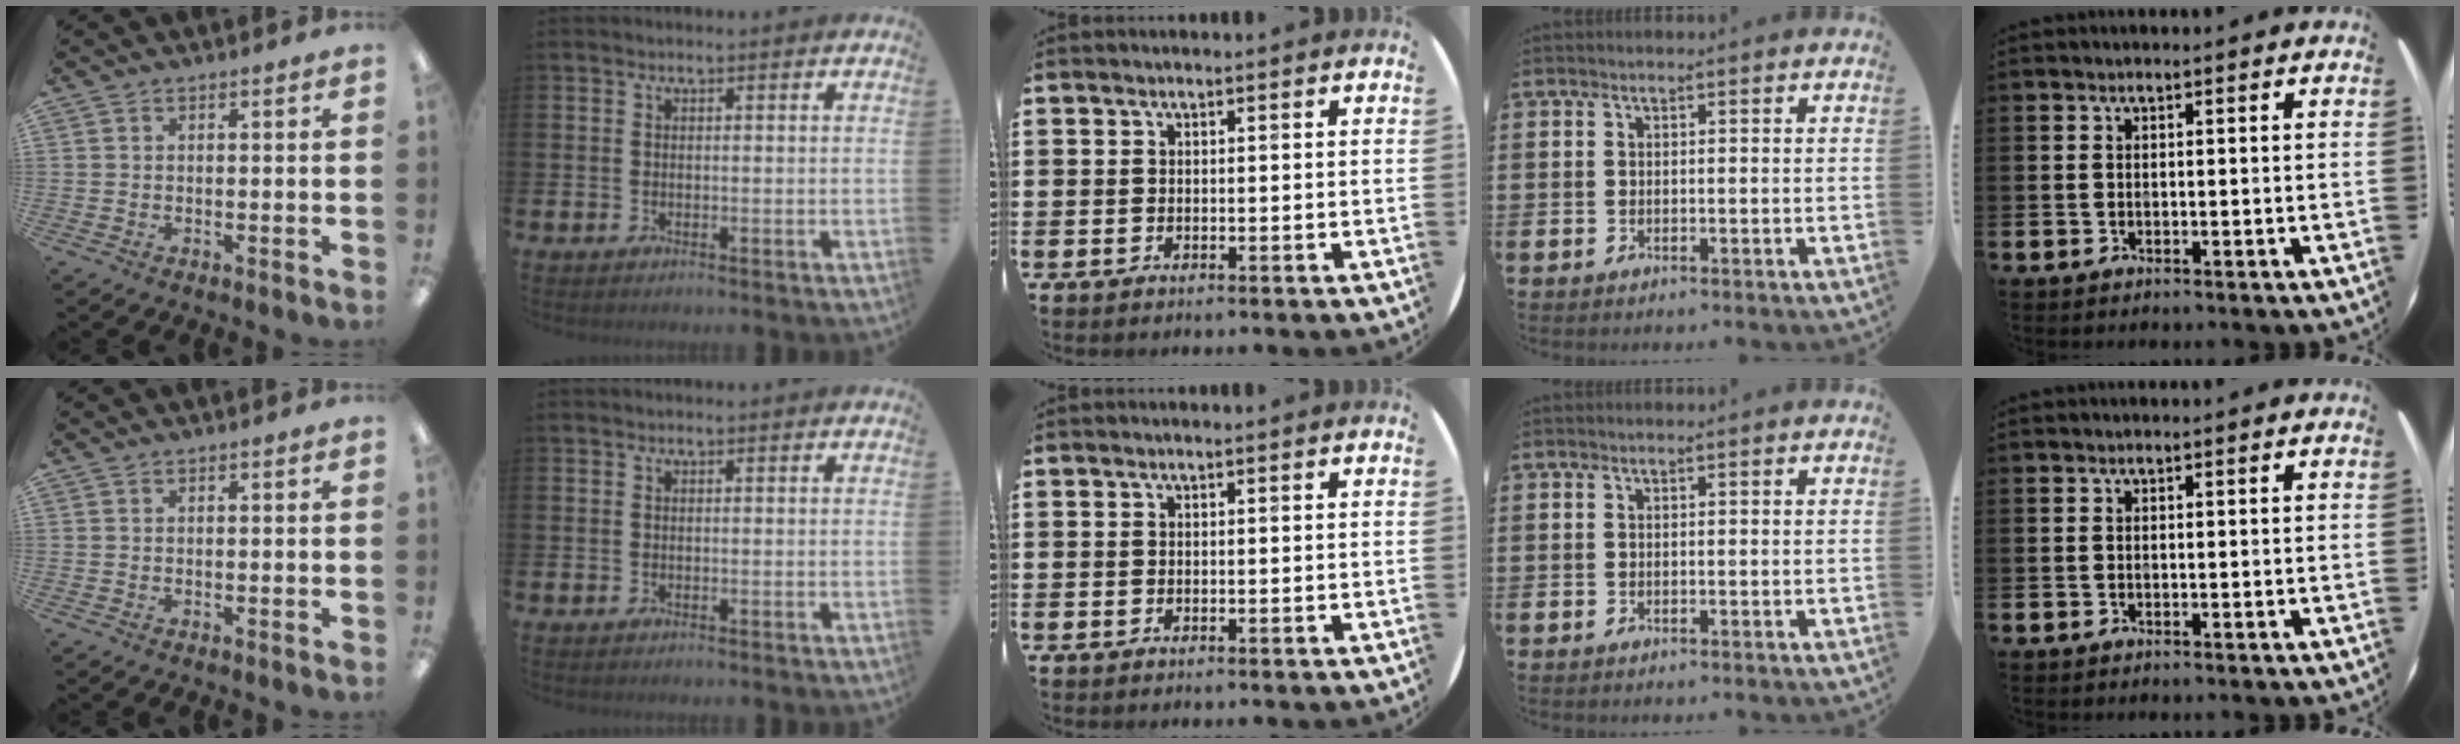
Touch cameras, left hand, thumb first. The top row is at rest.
{}